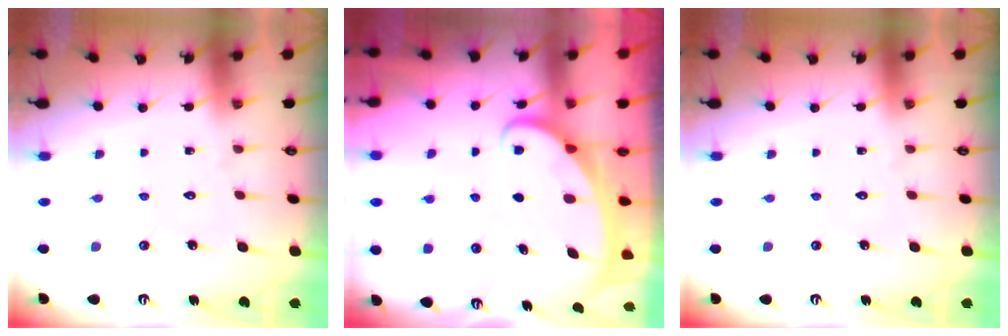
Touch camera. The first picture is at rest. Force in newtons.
{"total": 1.9, "press": 1.9, "slide": 0.3}
{"total": 0.0}